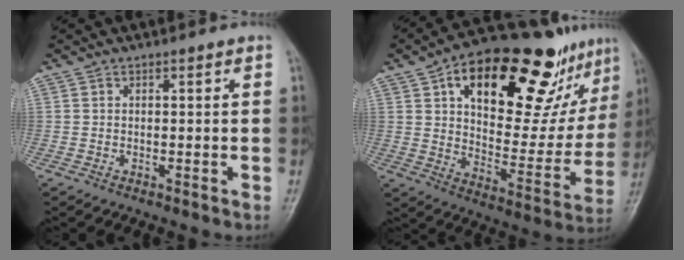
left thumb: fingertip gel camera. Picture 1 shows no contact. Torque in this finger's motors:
{"motor_torque": [2.20, 2.19, 1.47, -1.30, 0.38]}